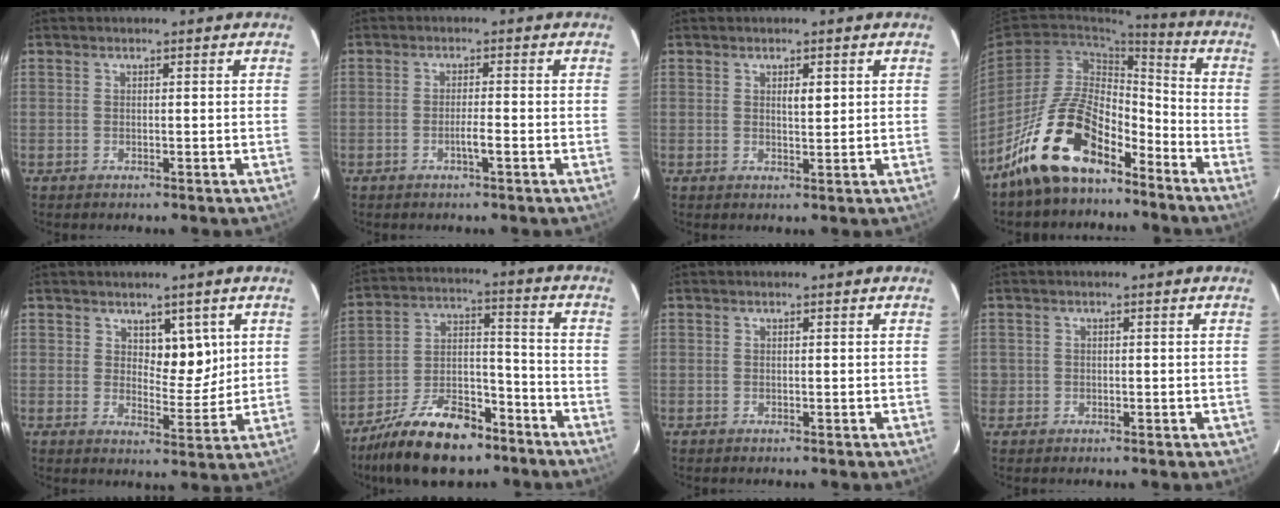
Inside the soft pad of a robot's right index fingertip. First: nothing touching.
{"total": 2.1, "force": [-0.9, -0.1, 1.8], "torque": [-0.032, -0.001, -0.017]}
{"total": 2.0, "force": [0.7, 0.6, 1.7], "torque": [-0.028, -0.001, 0.012]}
{"total": 13.1, "force": [-9.7, 5.3, 7.2], "torque": [-0.140, 0.021, -0.181]}
{"total": 5.4, "force": [2.3, 2.8, 4.1], "torque": [-0.053, -0.003, 0.039]}
{"total": 15.4, "force": [-11.4, 5.2, 9.0], "torque": [-0.161, 0.012, -0.199]}
{"total": 0.0}
{"total": 1.6, "force": [-0.3, 1.5, 0.3], "torque": [0.003, 0.007, 0.001]}